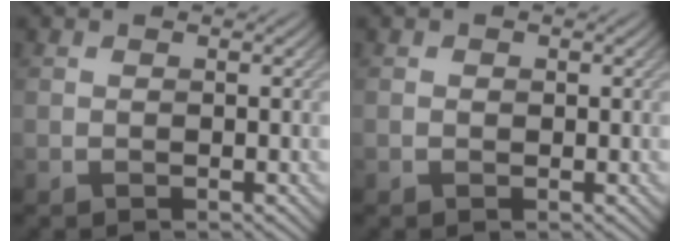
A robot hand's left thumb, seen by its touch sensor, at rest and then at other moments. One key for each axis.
{"total": 0.5, "fx": 0.1, "fy": 0.5, "fz": 0.2, "tx": -0.003, "ty": -0.004, "tz": -0.001}